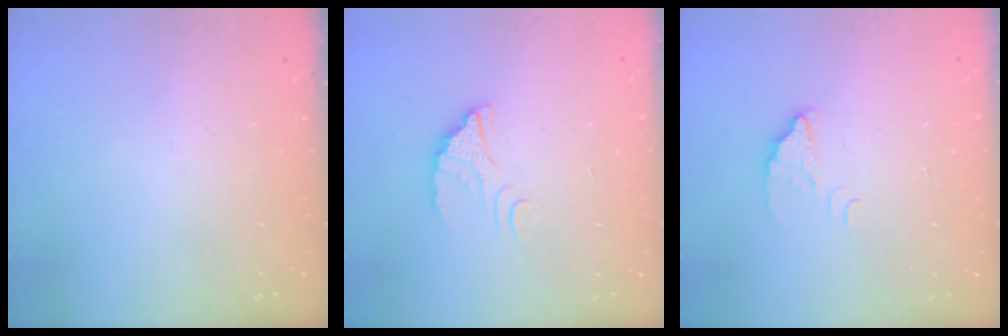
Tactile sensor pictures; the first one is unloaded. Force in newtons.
{"total": 2.9, "press": 2.9, "slide": 0.1}
{"total": 2.7, "press": 2.7, "slide": 0.1}